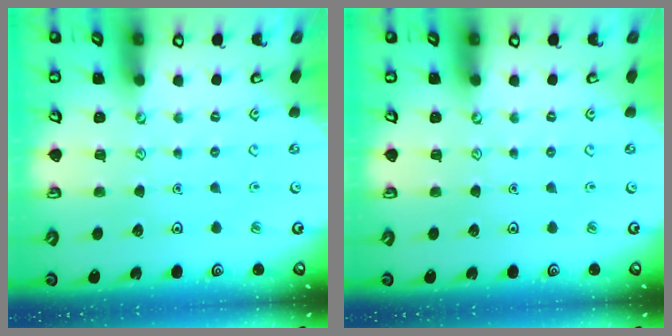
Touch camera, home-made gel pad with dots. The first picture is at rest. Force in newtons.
{"total": 0.0}